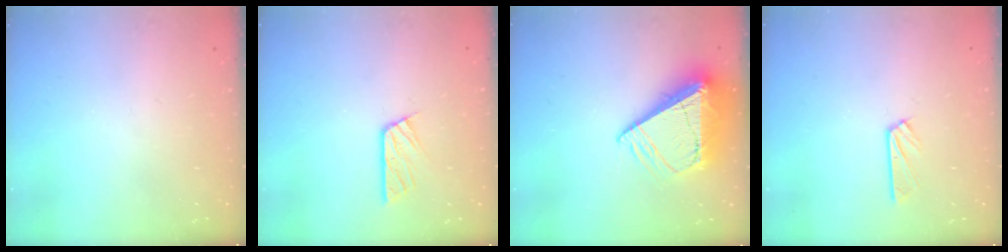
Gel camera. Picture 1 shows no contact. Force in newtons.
{"total": 6.8, "press": 6.8, "slide": 0.5}
{"total": 14.3, "press": 14.2, "slide": 1.2}
{"total": 3.5, "press": 3.5, "slide": 0.4}